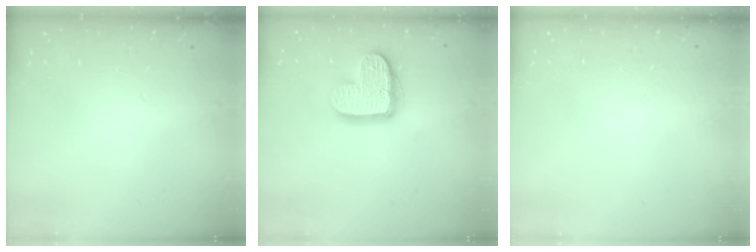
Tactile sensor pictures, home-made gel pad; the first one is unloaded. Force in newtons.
{"total": 13.0, "press": 13.0, "slide": 0.8}
{"total": 0.0}